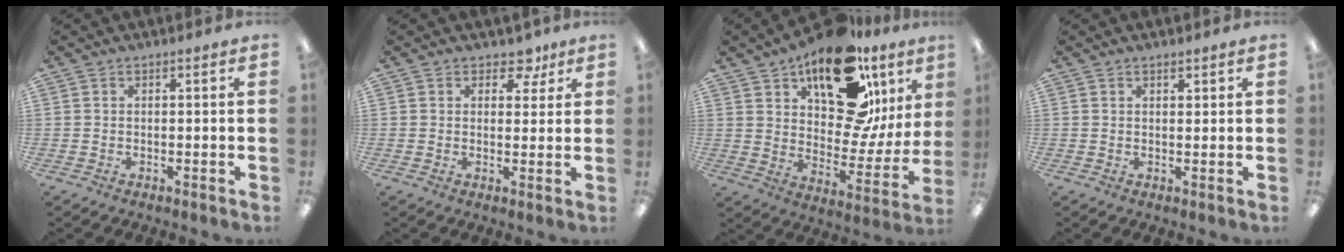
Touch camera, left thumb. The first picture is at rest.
{"total": 5.1, "force": [3.3, 3.2, 2.2], "torque": [-0.019, -0.011, 0.055]}
{"total": 24.3, "force": [15.5, 11.7, 14.6], "torque": [-0.198, -0.097, 0.262]}
{"total": 1.2, "force": [1.0, 0.5, 0.5], "torque": [-0.003, -0.004, 0.017]}